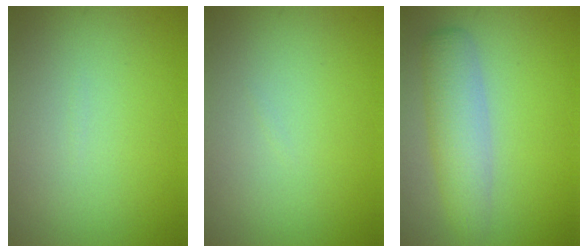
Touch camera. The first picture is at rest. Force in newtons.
{"total": 0.0}
{"total": 3.9, "press": 3.9, "slide": 0.2}